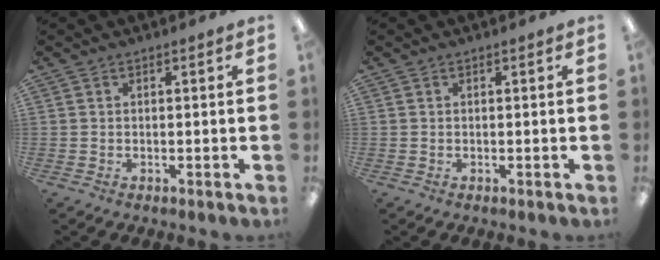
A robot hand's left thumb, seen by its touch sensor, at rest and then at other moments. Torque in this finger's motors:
{"motor_torque": [-0.03, 0.04, 0.05, -0.14, 0.01]}